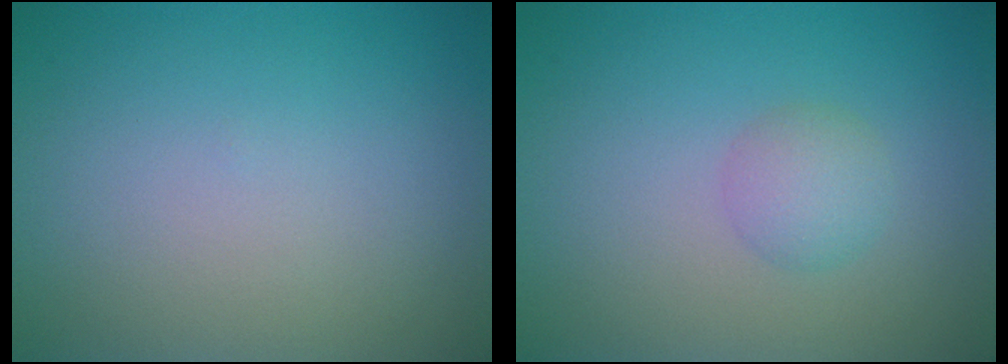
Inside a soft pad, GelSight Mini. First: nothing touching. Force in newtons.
{"total": 1.9, "press": 1.9, "slide": 0.0}